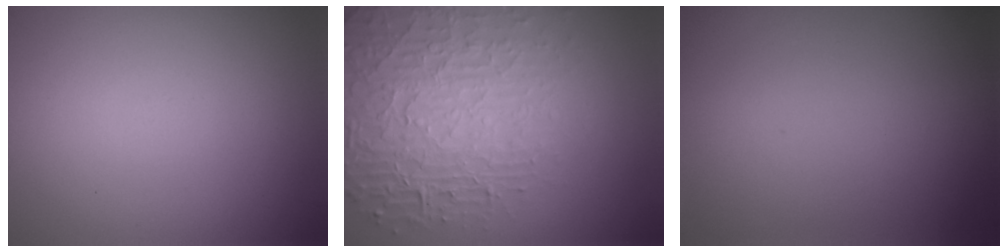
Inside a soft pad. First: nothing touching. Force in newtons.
{"total": 7.4, "press": 5.4, "slide": 5.0}
{"total": 0.0}